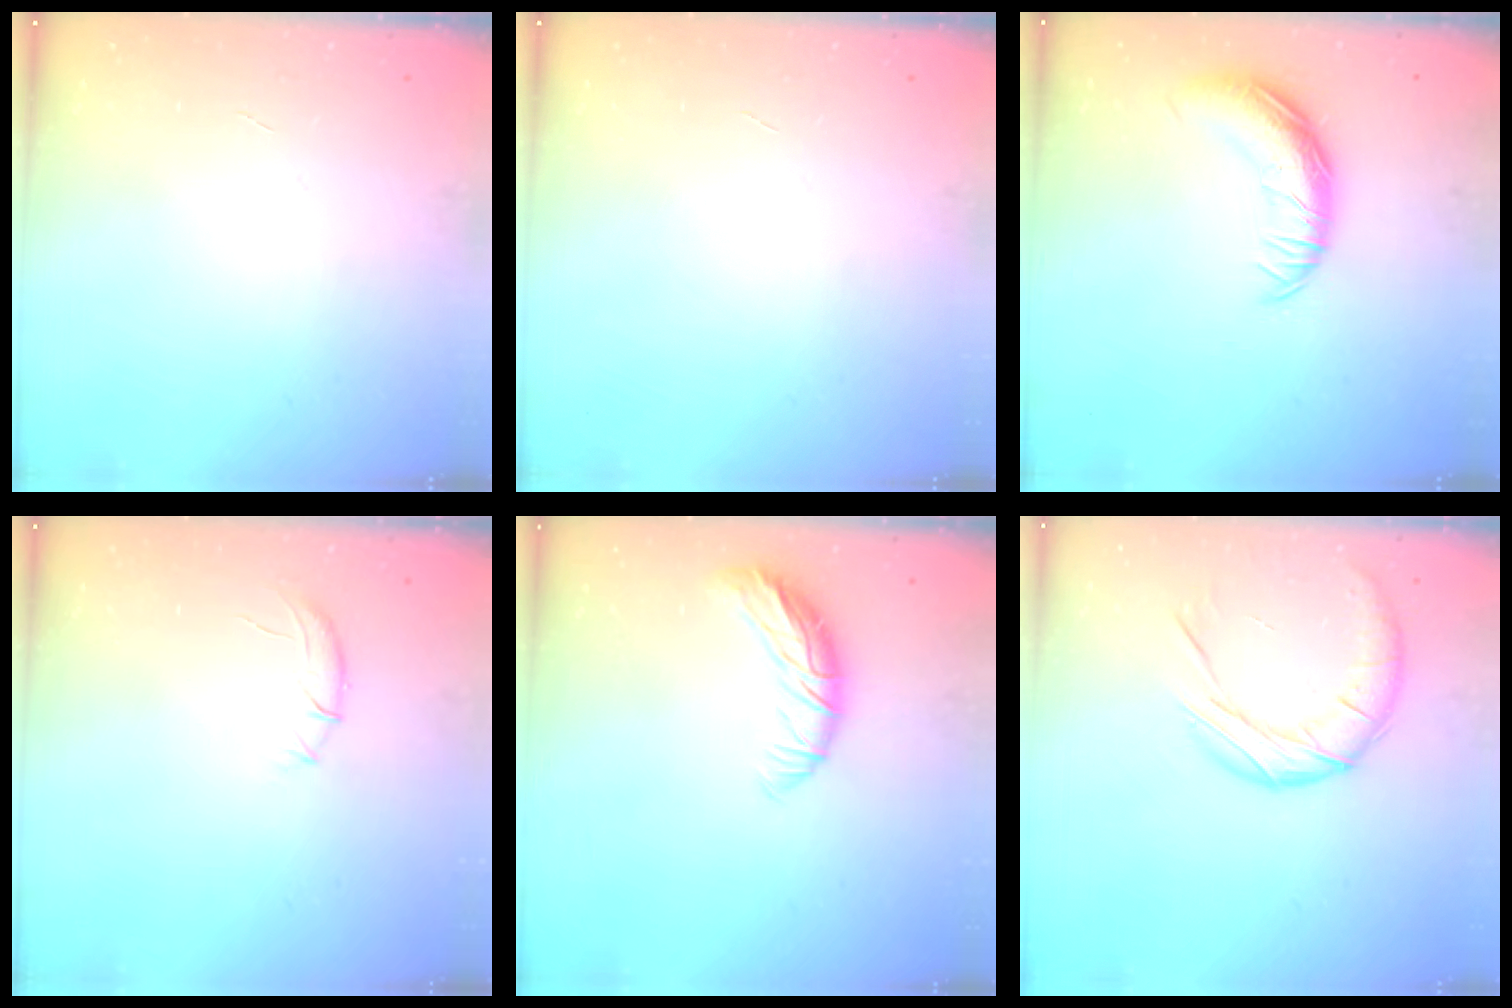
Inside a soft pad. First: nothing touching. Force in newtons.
{"total": 0.0}
{"total": 15.3, "press": 15.3, "slide": 0.4}
{"total": 5.6, "press": 5.4, "slide": 1.5}
{"total": 10.0, "press": 10.0, "slide": 1.0}
{"total": 13.6, "press": 13.6, "slide": 1.1}